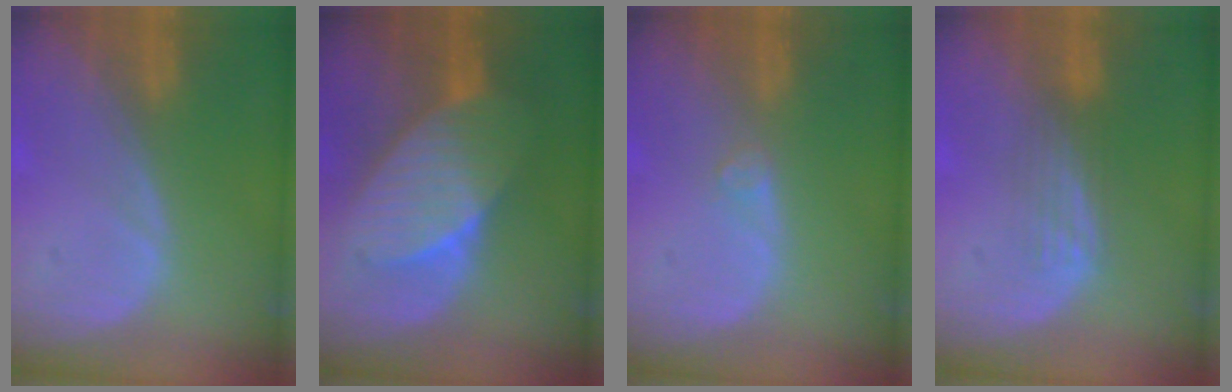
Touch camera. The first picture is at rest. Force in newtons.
{"total": 8.3, "press": 8.3, "slide": 0.3}
{"total": 1.2, "press": 1.2, "slide": 0.3}
{"total": 2.9, "press": 2.9, "slide": 0.2}